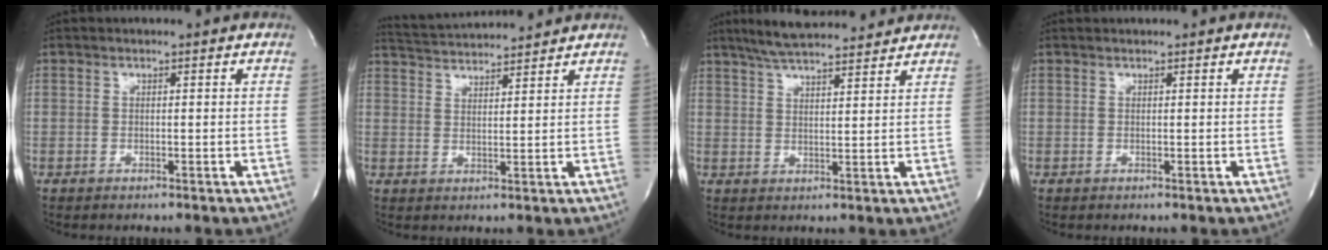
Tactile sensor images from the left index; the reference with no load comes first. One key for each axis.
{"total": 9.4, "fx": 9.1, "fy": 0.1, "fz": 2.3, "tx": -0.054, "ty": 0.023, "tz": 0.146}
{"total": 12.7, "fx": 11.2, "fy": 1.7, "fz": 5.6, "tx": -0.099, "ty": 0.021, "tz": 0.169}
{"total": 0.8, "fx": 0.8, "fy": 0.0, "fz": 0.2, "tx": -0.005, "ty": 0.011, "tz": 0.016}